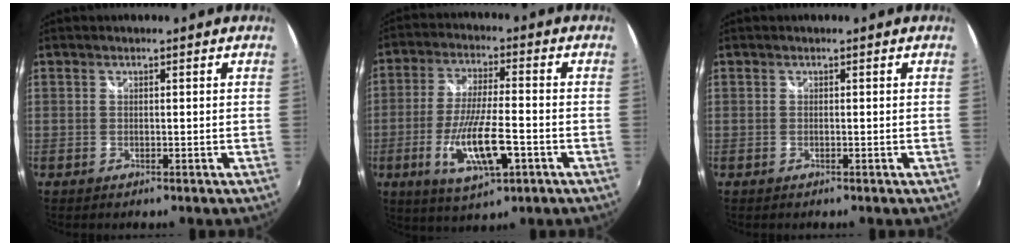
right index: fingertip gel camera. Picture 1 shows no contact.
{"total": 12.4, "force": [-4.4, 3.0, 11.1], "torque": [-0.218, -0.020, -0.076]}
{"total": 0.0}